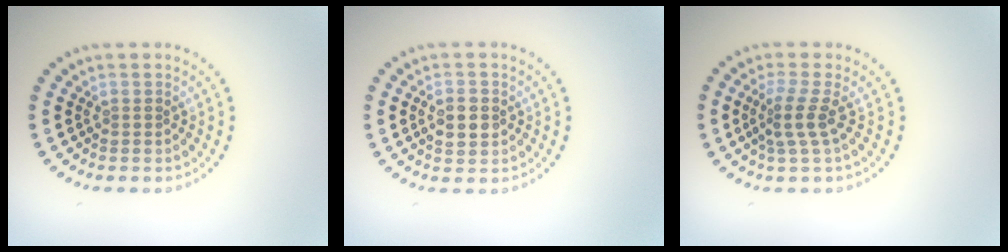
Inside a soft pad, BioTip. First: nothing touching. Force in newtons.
{"total": 2.3, "press": 2.3, "slide": 0.2}
{"total": 2.6, "press": 1.9, "slide": 1.7}